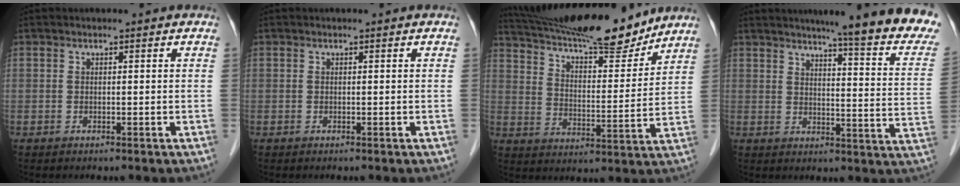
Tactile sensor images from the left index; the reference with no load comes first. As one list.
[{"total": 0.0}, {"total": 20.2, "force": [18.0, 2.7, 8.7], "torque": [-0.152, 0.004, 0.277]}, {"total": 19.3, "force": [15.9, 0.1, 11.0], "torque": [-0.133, -0.052, 0.183]}]